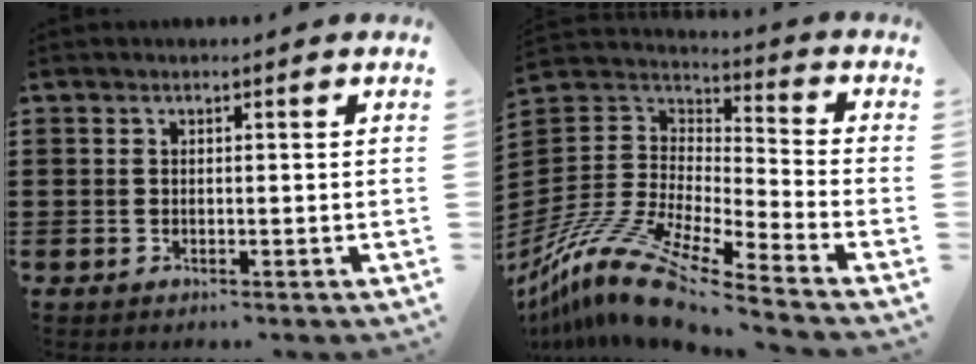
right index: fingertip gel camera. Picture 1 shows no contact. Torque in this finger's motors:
{"motor_torque": [-0.31, 1.12, 0.26, 0.10]}